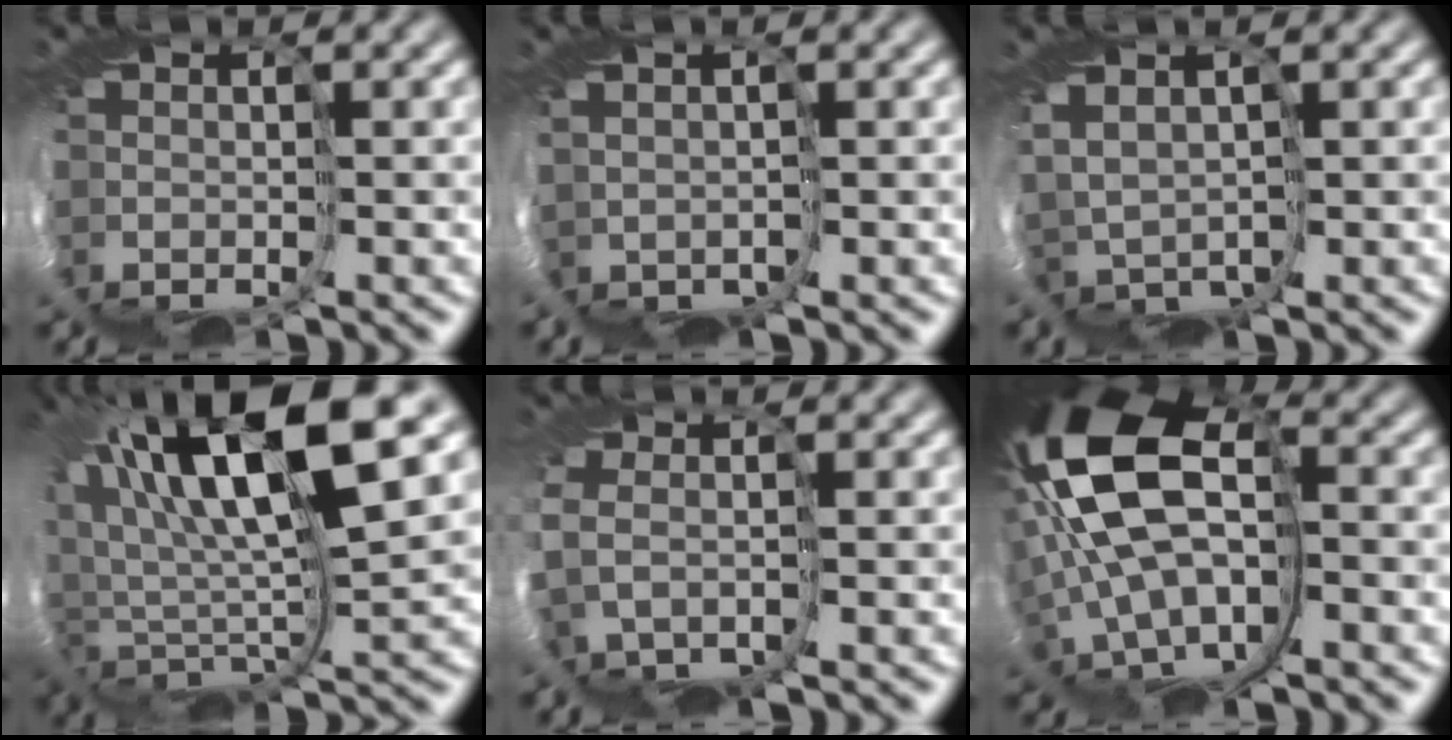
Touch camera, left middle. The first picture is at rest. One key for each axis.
{"total": 0.9, "fx": 0.7, "fy": 0.3, "fz": -0.4, "tx": 0.008, "ty": -0.001, "tz": 0.019}
{"total": 2.5, "fx": 1.7, "fy": 1.6, "fz": 0.8, "tx": -0.039, "ty": 0.000, "tz": 0.034}
{"total": 13.9, "fx": 9.3, "fy": 3.0, "fz": 9.9, "tx": -0.207, "ty": 0.025, "tz": 0.161}
{"total": 1.0, "fx": 0.6, "fy": 0.6, "fz": 0.5, "tx": -0.049, "ty": 0.001, "tz": 0.022}
{"total": 11.8, "fx": 2.1, "fy": 6.9, "fz": 9.3, "tx": -0.192, "ty": -0.001, "tz": 0.043}